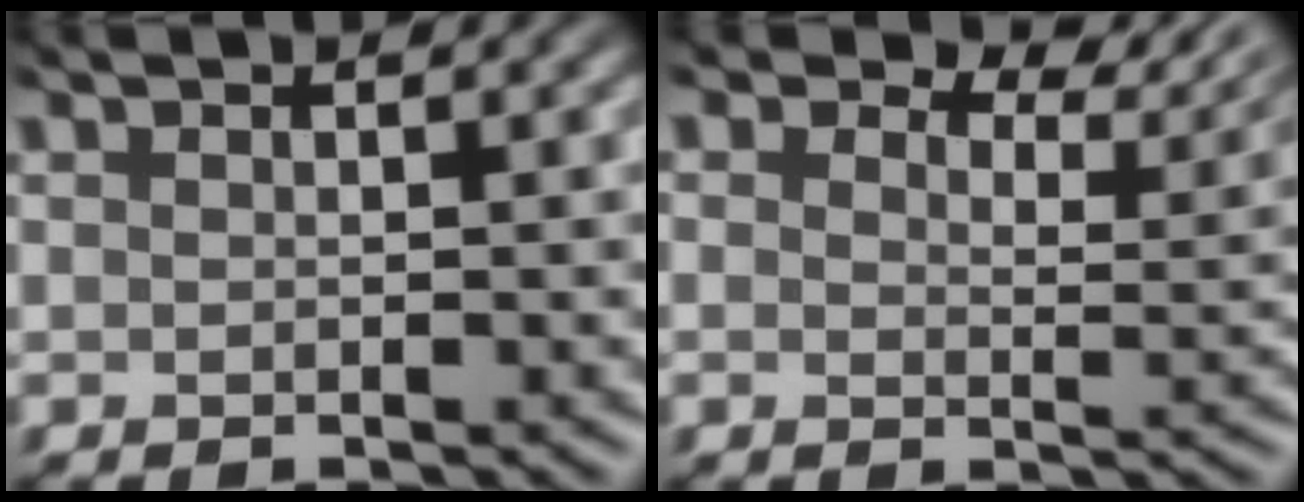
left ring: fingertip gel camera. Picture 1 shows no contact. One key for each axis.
{"total": 4.9, "fx": 4.3, "fy": 1.8, "fz": 1.7, "tx": -0.031, "ty": -0.005, "tz": 0.054}